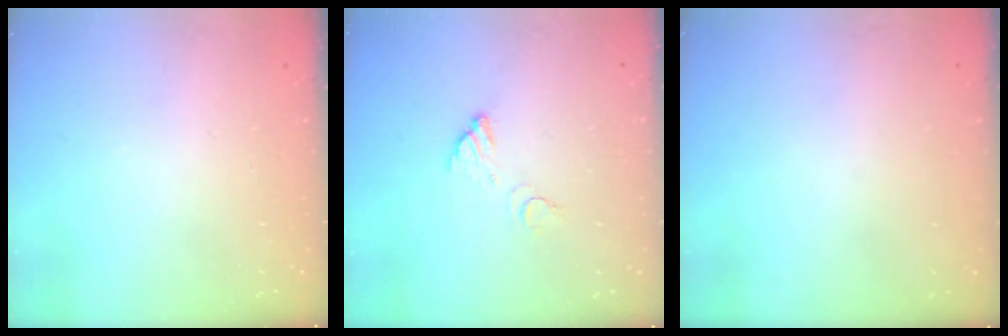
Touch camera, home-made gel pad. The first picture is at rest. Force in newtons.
{"total": 3.5, "press": 3.5, "slide": 0.2}
{"total": 3.0, "press": 3.0, "slide": 0.1}